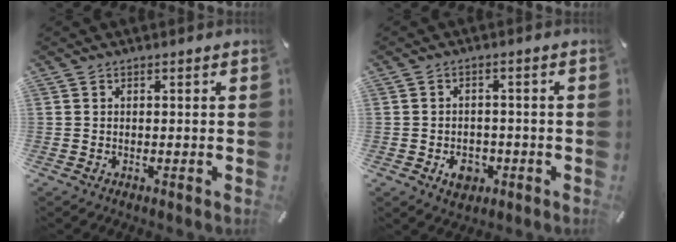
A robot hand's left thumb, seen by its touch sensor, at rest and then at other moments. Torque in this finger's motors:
{"motor_torque": [-0.01, 0.02, -0.01, 0.12, 0.01]}